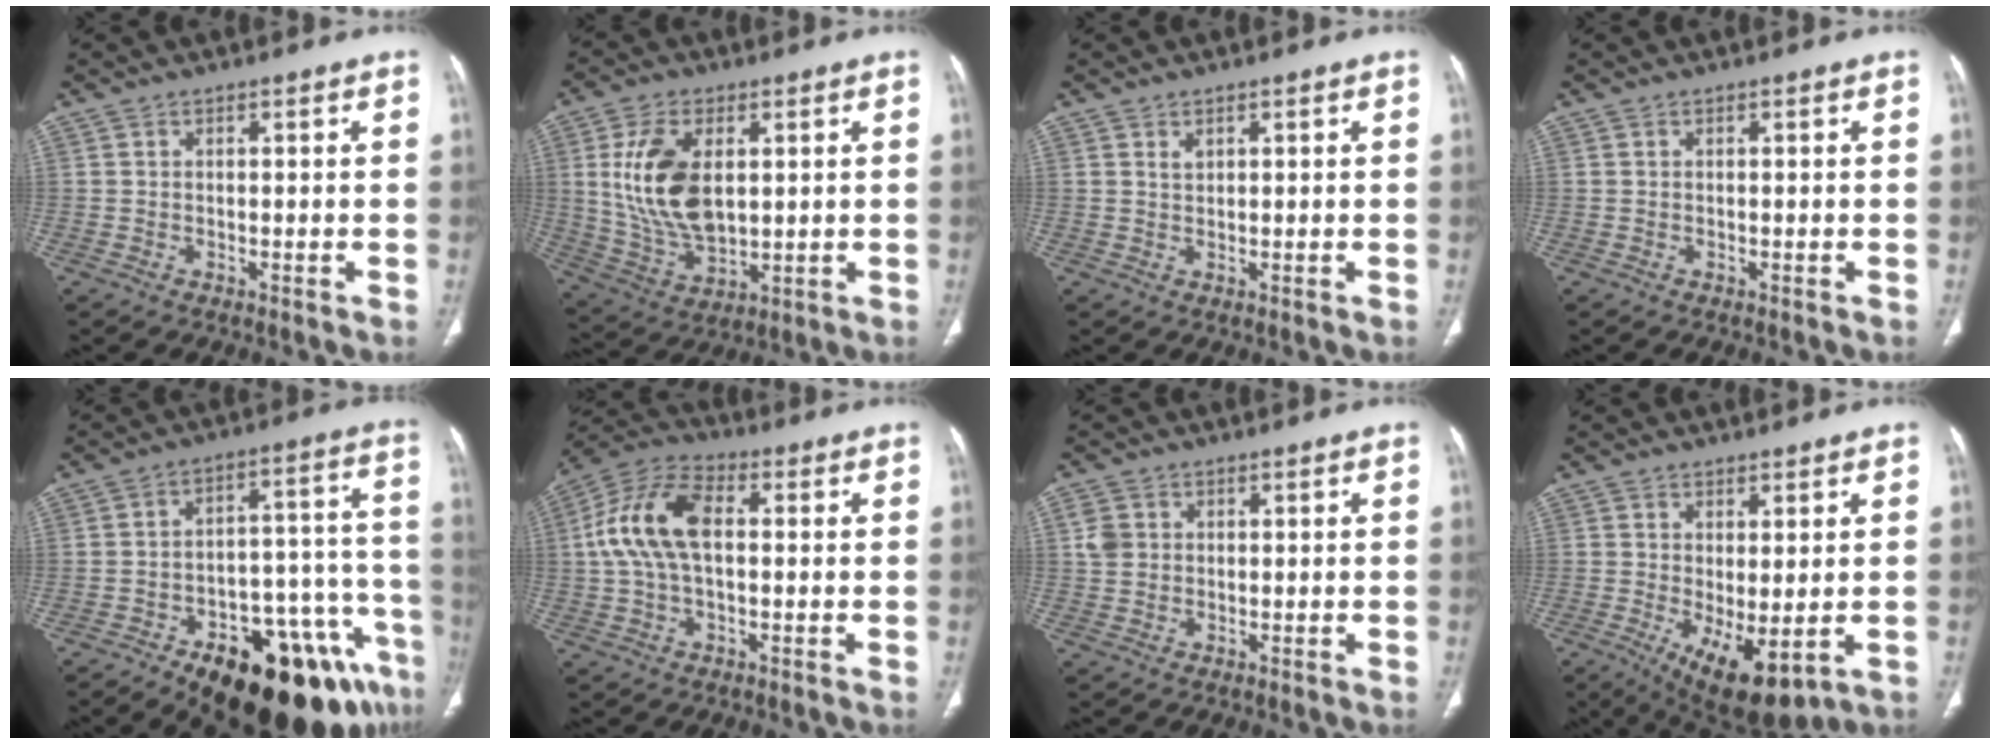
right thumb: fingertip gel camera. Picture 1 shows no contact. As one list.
[{"total": 14.9, "force": [2.8, 8.6, 11.9], "torque": [-0.225, -0.013, 0.065]}, {"total": 1.1, "force": [0.7, 0.7, 0.6], "torque": [-0.006, -0.005, 0.014]}, {"total": 0.0}, {"total": 26.3, "force": [-15.5, 10.8, 18.3], "torque": [-0.177, 0.087, -0.214]}, {"total": 13.2, "force": [1.2, 7.5, 10.8], "torque": [-0.221, 0.032, 0.015]}, {"total": 3.3, "force": [0.7, 2.8, 1.5], "torque": [-0.022, 0.003, 0.015]}, {"total": 10.1, "force": [-2.4, 4.1, 8.9], "torque": [-0.138, -0.020, -0.019]}]